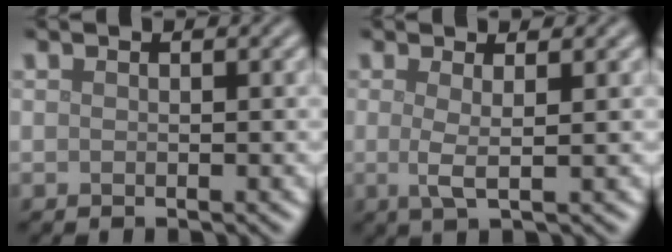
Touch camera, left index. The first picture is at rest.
{"total": 2.2, "force": [0.2, 0.5, 2.2], "torque": [-0.040, -0.003, -0.001]}